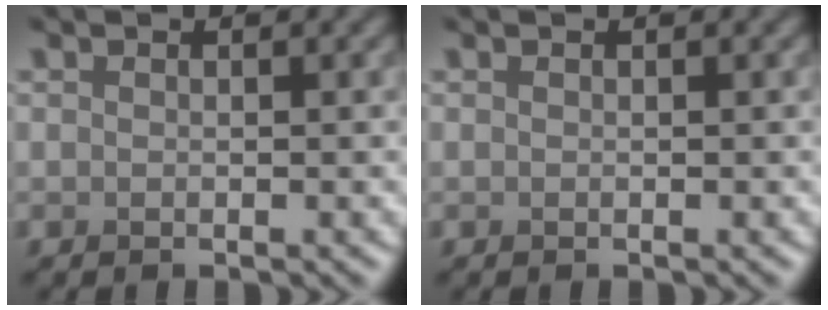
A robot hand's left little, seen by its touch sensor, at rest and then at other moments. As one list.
[{"total": 0.0}]